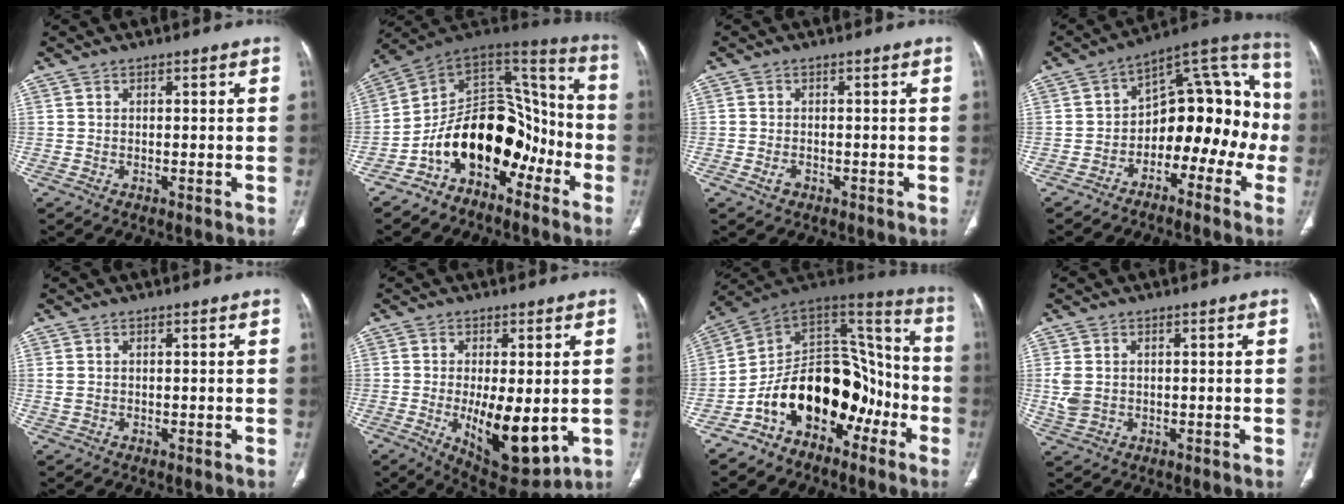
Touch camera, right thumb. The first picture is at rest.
{"total": 19.3, "force": [-8.7, 12.0, 12.5], "torque": [-0.152, 0.114, -0.150]}
{"total": 1.8, "force": [-0.8, 1.3, 0.9], "torque": [-0.018, 0.006, -0.012]}
{"total": 17.9, "force": [-5.3, 10.8, 13.3], "torque": [-0.120, 0.106, -0.082]}
{"total": 1.3, "force": [0.3, 0.9, 0.9], "torque": [-0.029, 0.011, 0.012]}
{"total": 13.9, "force": [-2.3, 6.0, 12.4], "torque": [-0.172, -0.025, -0.016]}
{"total": 21.3, "force": [-8.7, 13.6, 14.0], "torque": [-0.173, 0.108, -0.141]}
{"total": 4.2, "force": [0.3, 3.3, 2.7], "torque": [-0.066, 0.002, 0.013]}